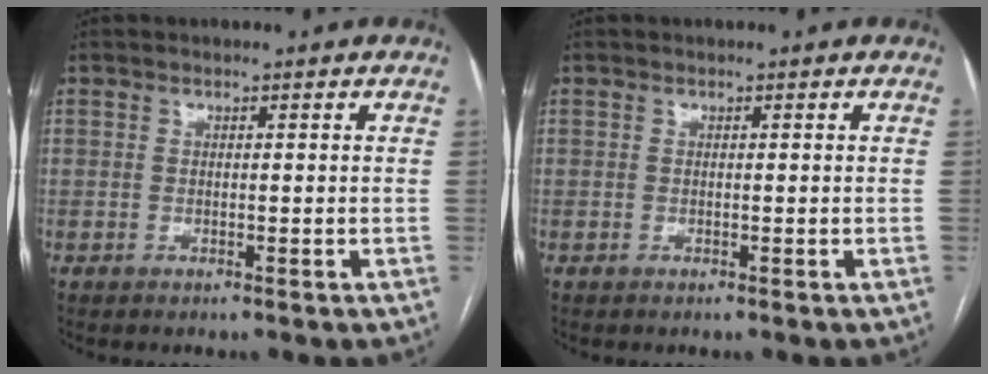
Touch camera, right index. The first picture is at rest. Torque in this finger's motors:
{"motor_torque": [0.00, 0.00, 0.00, 0.00]}